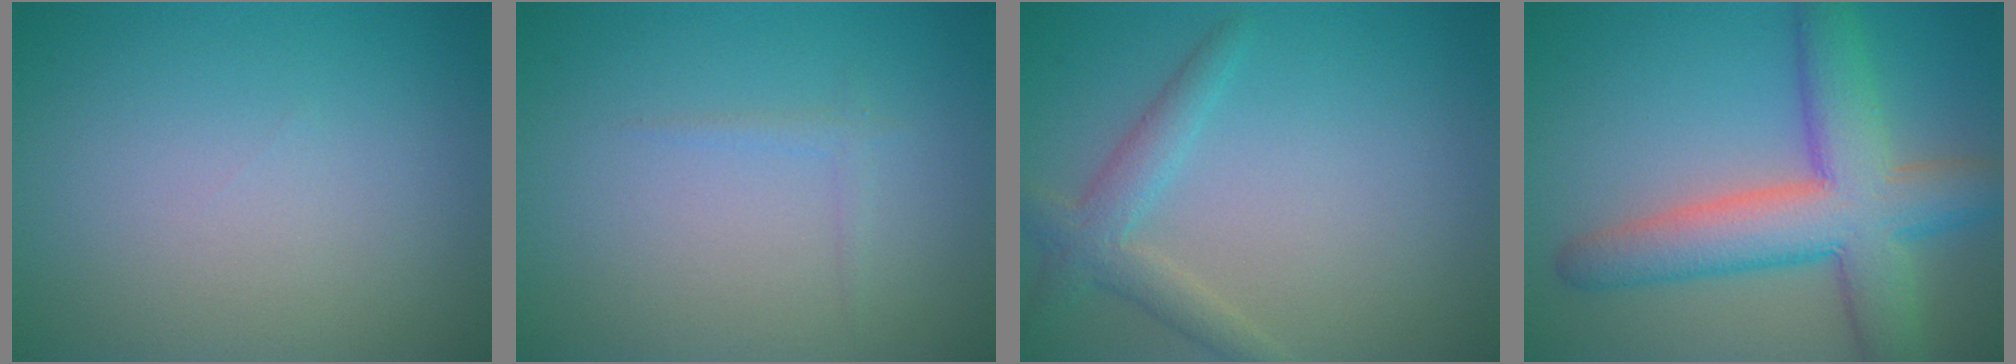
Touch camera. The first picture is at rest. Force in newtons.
{"total": 0.9, "press": 0.8, "slide": 0.1}
{"total": 2.7, "press": 2.7, "slide": 0.3}
{"total": 8.7, "press": 8.7, "slide": 0.5}